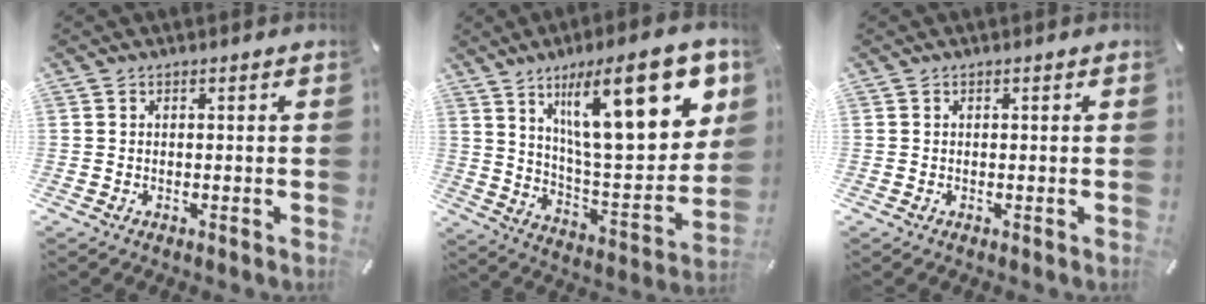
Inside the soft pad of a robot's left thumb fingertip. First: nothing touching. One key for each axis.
{"total": 25.7, "fx": 12.5, "fy": 8.6, "fz": 20.7, "tx": -0.316, "ty": -0.068, "tz": 0.193}
{"total": 0.0}